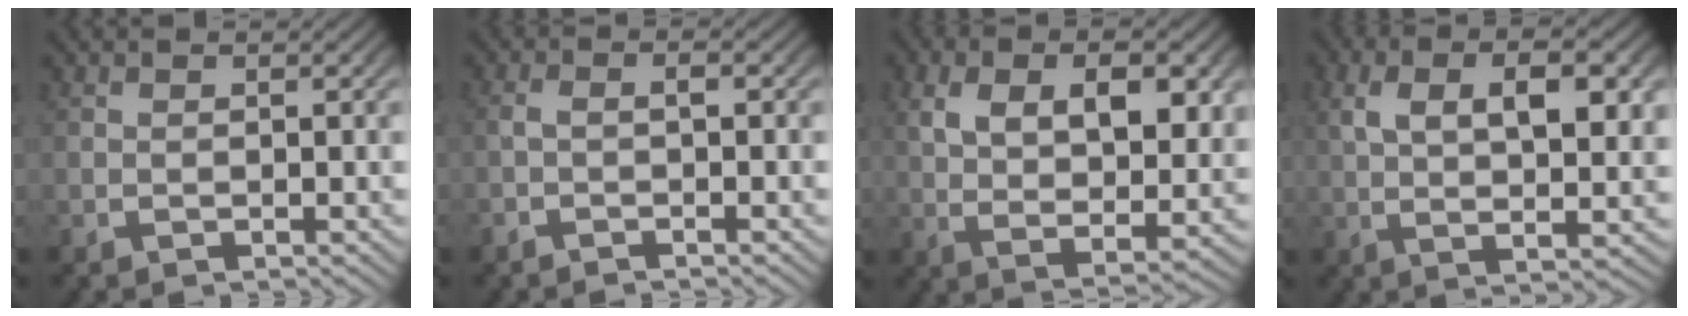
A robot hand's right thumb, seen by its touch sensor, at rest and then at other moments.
{"total": 1.2, "force": [-0.6, 0.4, 1.0], "torque": [-0.021, 0.002, -0.015]}
{"total": 8.0, "force": [1.0, 4.3, 6.6], "torque": [-0.126, -0.022, 0.033]}
{"total": 6.9, "force": [1.6, 2.6, 6.2], "torque": [-0.107, 0.001, 0.032]}